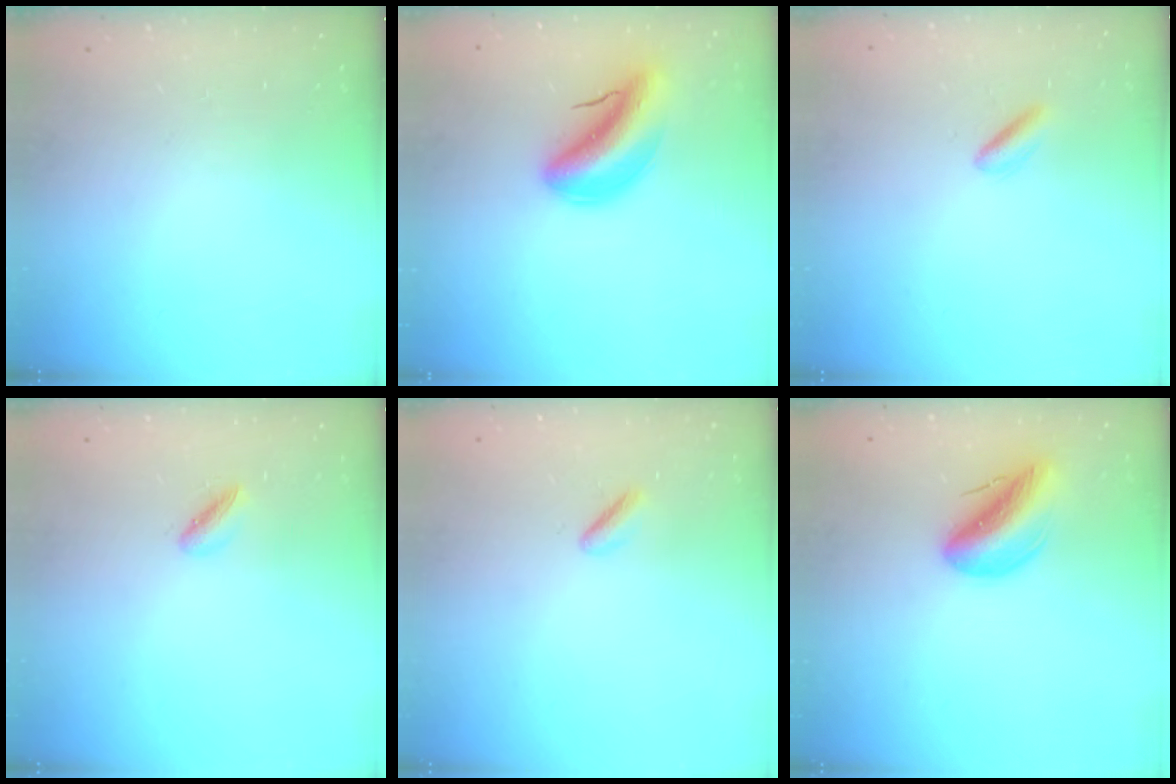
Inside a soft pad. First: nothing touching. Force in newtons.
{"total": 7.0, "press": 6.6, "slide": 2.6}
{"total": 2.8, "press": 2.6, "slide": 0.8}
{"total": 3.2, "press": 3.1, "slide": 0.8}
{"total": 1.5, "press": 1.2, "slide": 0.8}
{"total": 12.4, "press": 12.2, "slide": 2.1}